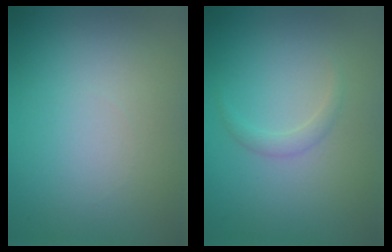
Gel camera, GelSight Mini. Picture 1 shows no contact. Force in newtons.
{"total": 1.1, "press": 1.1, "slide": 0.1}